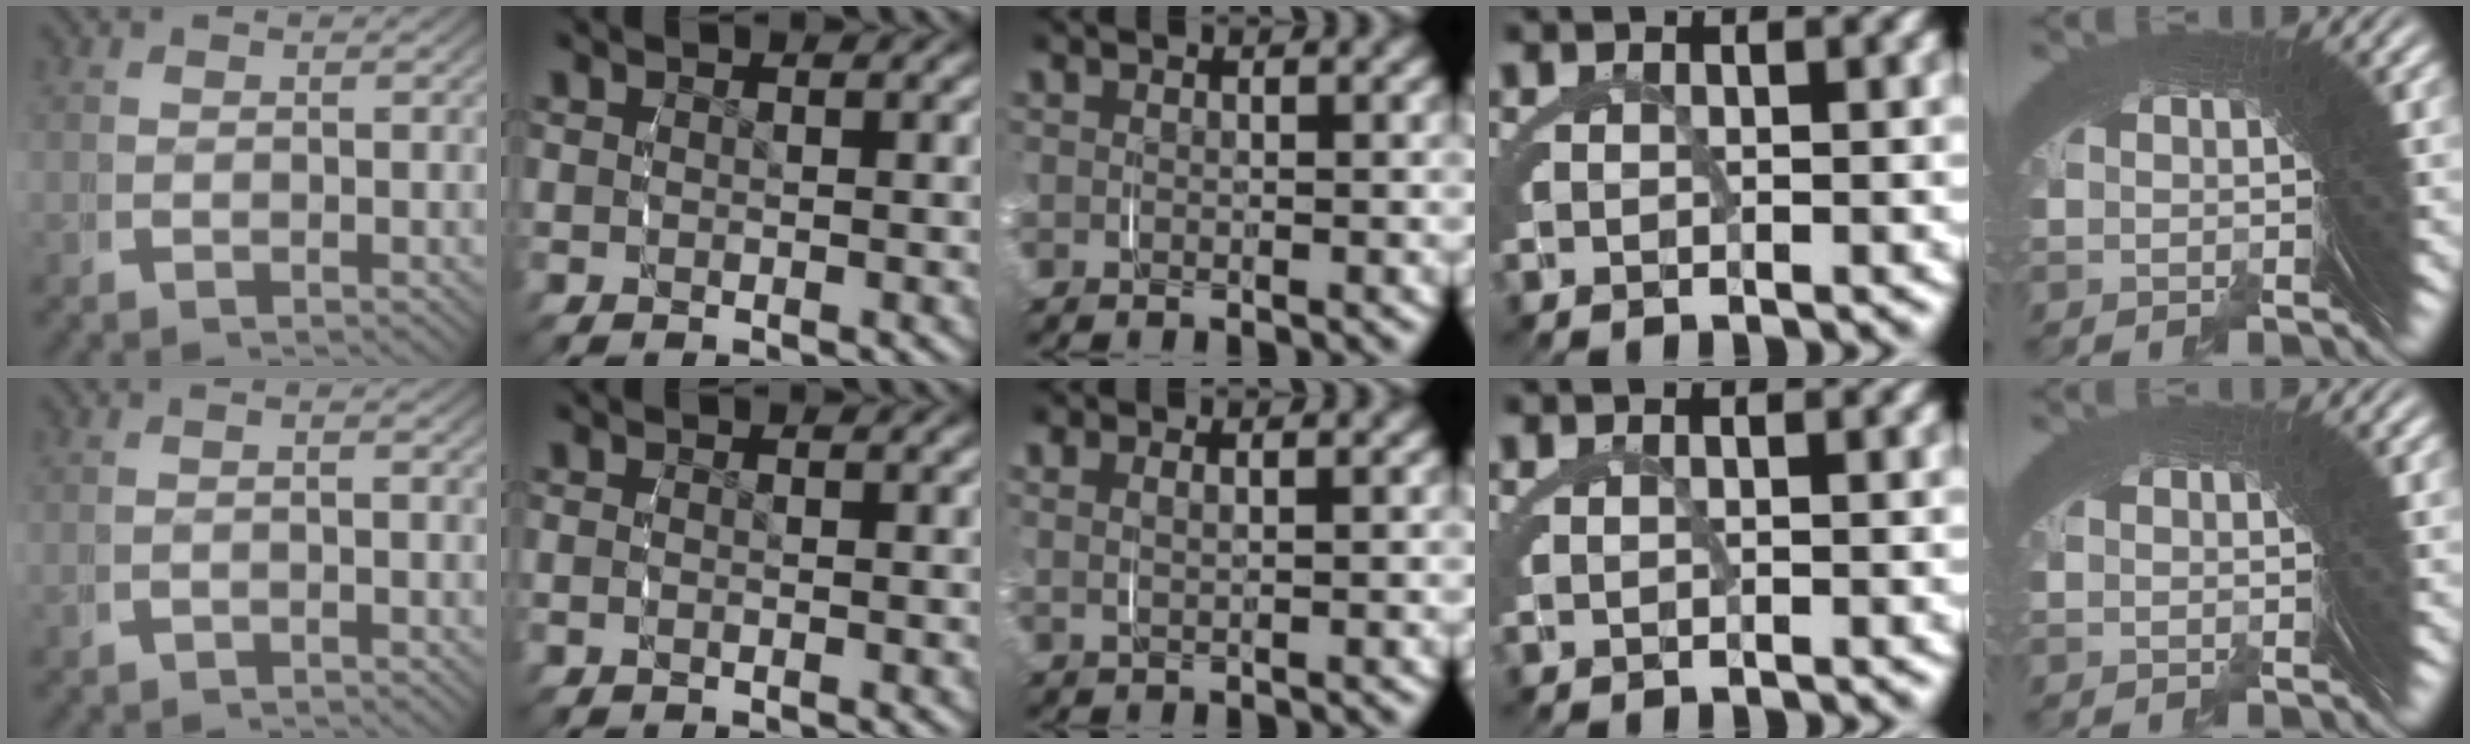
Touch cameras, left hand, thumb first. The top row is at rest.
{"thumb": {"total": 1.1, "force": [-0.9, 0.0, 0.7], "torque": [-0.013, 0.004, -0.011]}, "index": {"total": 0.6, "force": [-0.4, 0.1, 0.4], "torque": [-0.012, -0.002, -0.008]}, "middle": {"total": 1.3, "force": [0.9, 0.2, 1.0], "torque": [-0.021, 0.003, 0.022]}, "ring": {"total": 0.7, "force": [0.2, 0.5, 0.5], "torque": [-0.012, 0.002, 0.004]}, "little": {"total": 0.7, "force": [0.0, -0.4, -0.5], "torque": [0.012, 0.004, 0.001]}}